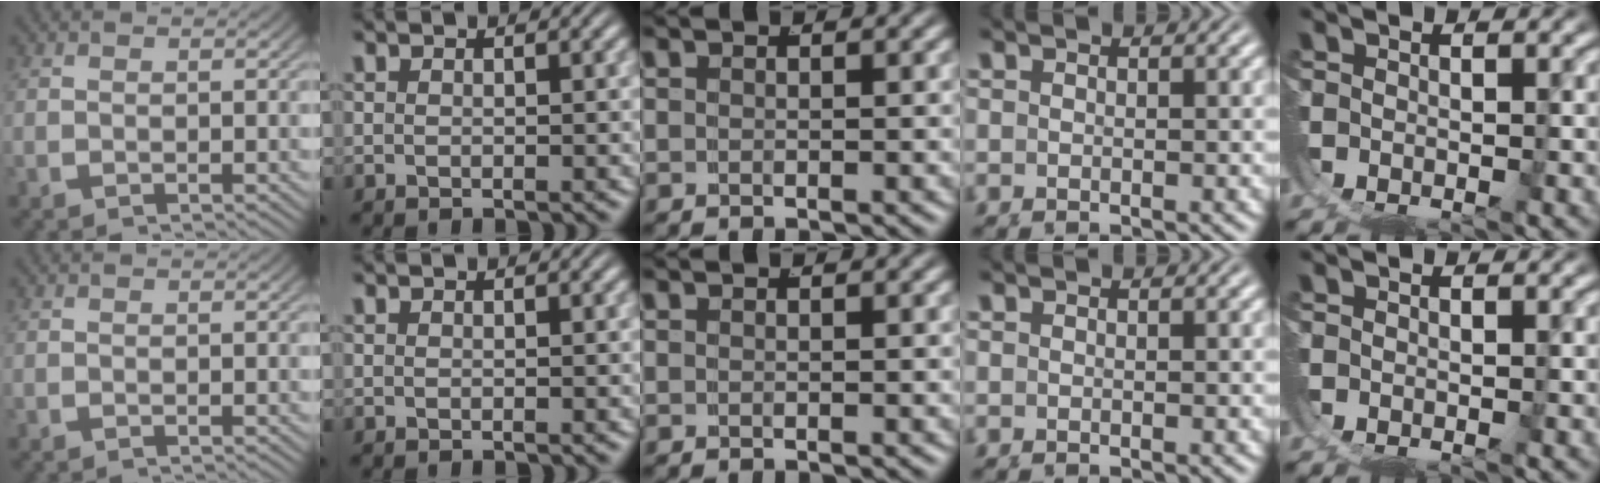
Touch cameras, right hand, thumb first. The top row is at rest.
{}